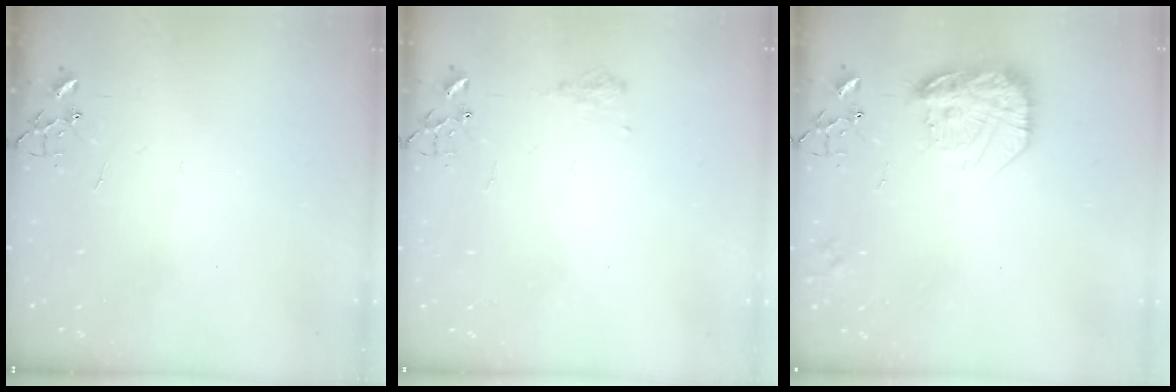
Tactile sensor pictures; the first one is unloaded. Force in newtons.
{"total": 6.9, "press": 6.8, "slide": 1.0}
{"total": 17.3, "press": 17.3, "slide": 1.3}